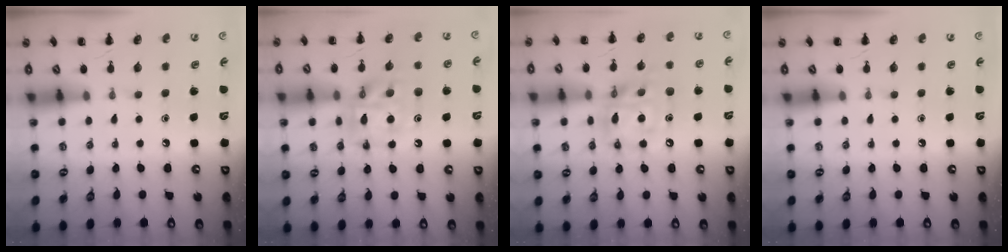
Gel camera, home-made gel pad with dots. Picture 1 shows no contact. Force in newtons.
{"total": 11.7, "press": 11.2, "slide": 3.2}
{"total": 14.5, "press": 14.0, "slide": 3.6}
{"total": 0.0}